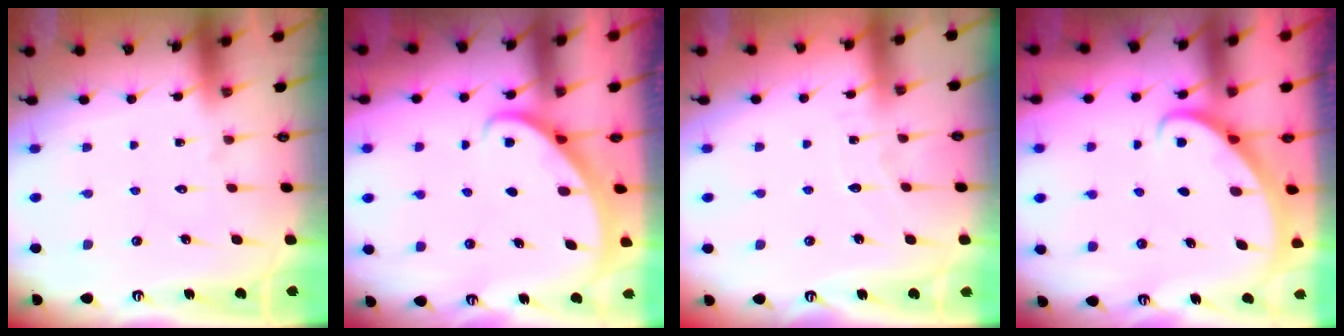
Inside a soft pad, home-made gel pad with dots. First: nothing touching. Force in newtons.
{"total": 2.1, "press": 2.1, "slide": 0.2}
{"total": 3.3, "press": 3.3, "slide": 0.4}
{"total": 2.7, "press": 2.7, "slide": 0.2}